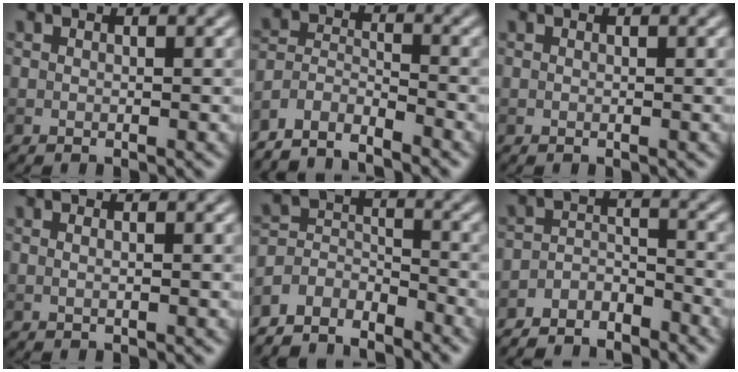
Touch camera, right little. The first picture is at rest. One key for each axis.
{"total": 4.6, "fx": -4.2, "fy": 1.2, "fz": 1.2, "tx": -0.017, "ty": -0.001, "tz": -0.090}
{"total": 0.0}
{"total": 0.8, "fx": 0.2, "fy": 0.3, "fz": 0.7, "tx": -0.008, "ty": -0.008, "tz": -0.005}
{"total": 5.8, "fx": -5.2, "fy": 2.4, "fz": 1.4, "tx": -0.026, "ty": -0.001, "tz": -0.103}
{"total": 4.9, "fx": -4.6, "fy": 1.3, "fz": 1.1, "tx": -0.016, "ty": -0.006, "tz": -0.086}